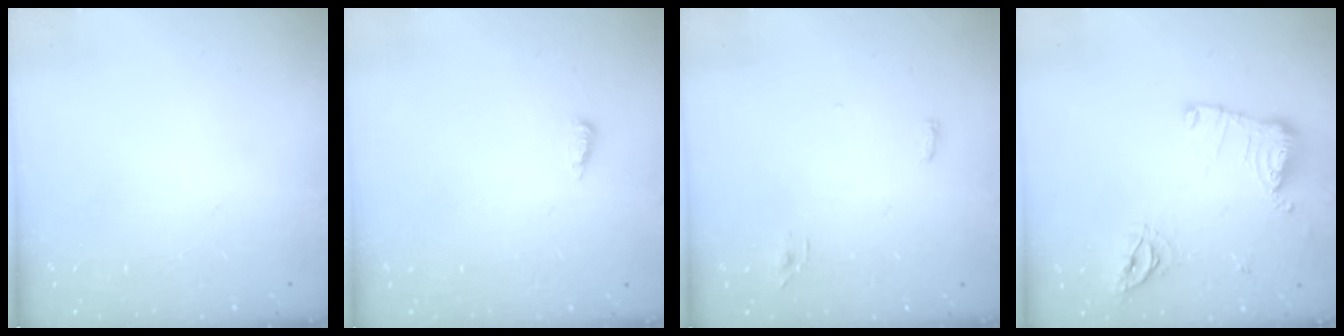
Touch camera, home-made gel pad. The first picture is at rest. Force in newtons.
{"total": 4.3, "press": 4.2, "slide": 0.9}
{"total": 3.3, "press": 2.9, "slide": 1.7}
{"total": 12.8, "press": 12.8, "slide": 0.5}